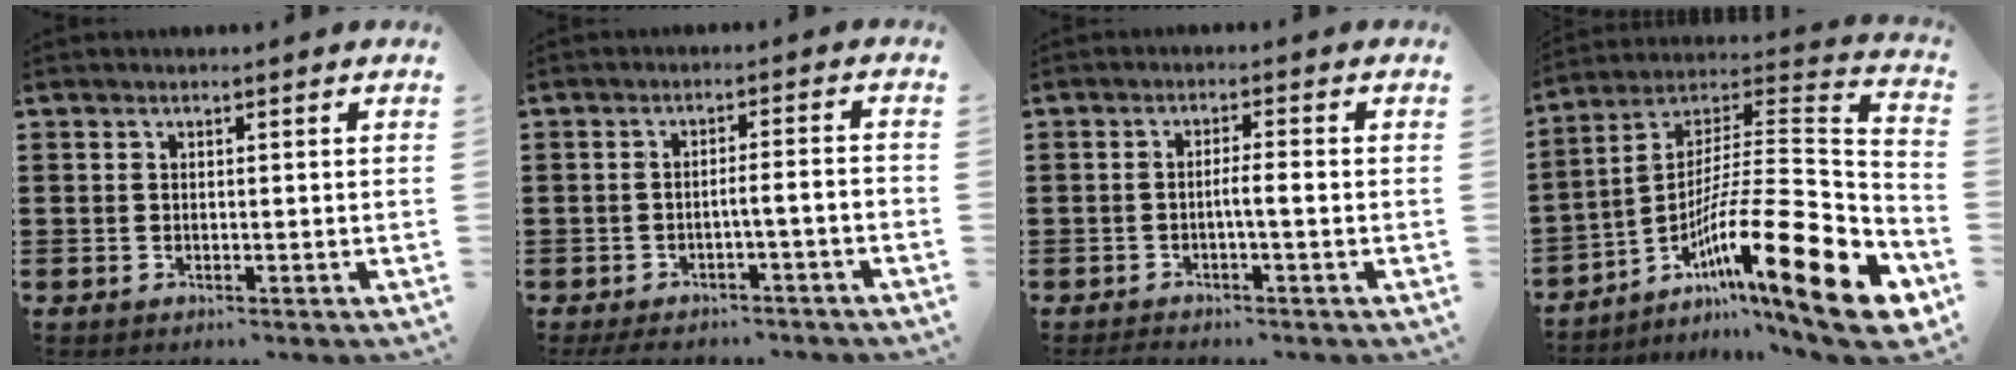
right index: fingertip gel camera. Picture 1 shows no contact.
{"total": 3.6, "force": [-3.0, 0.1, 2.1], "torque": [-0.036, -0.005, -0.059]}
{"total": 2.5, "force": [-1.1, 0.0, 2.2], "torque": [-0.037, 0.000, -0.022]}
{"total": 19.3, "force": [-9.5, 2.9, 16.6], "torque": [-0.261, -0.008, -0.171]}